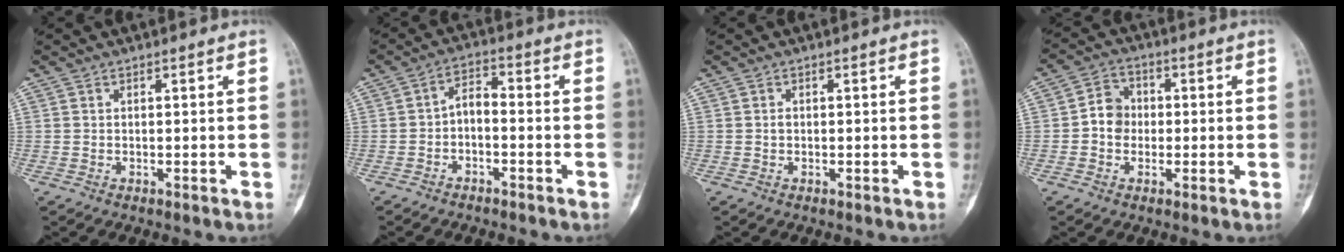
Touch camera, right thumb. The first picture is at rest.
{"total": 4.2, "force": [-1.7, 2.2, 3.2], "torque": [-0.046, 0.033, -0.037]}
{"total": 0.6, "force": [0.0, 0.5, 0.4], "torque": [-0.007, 0.001, -0.002]}
{"total": 5.6, "force": [-0.4, 4.9, 2.7], "torque": [-0.026, 0.015, -0.017]}